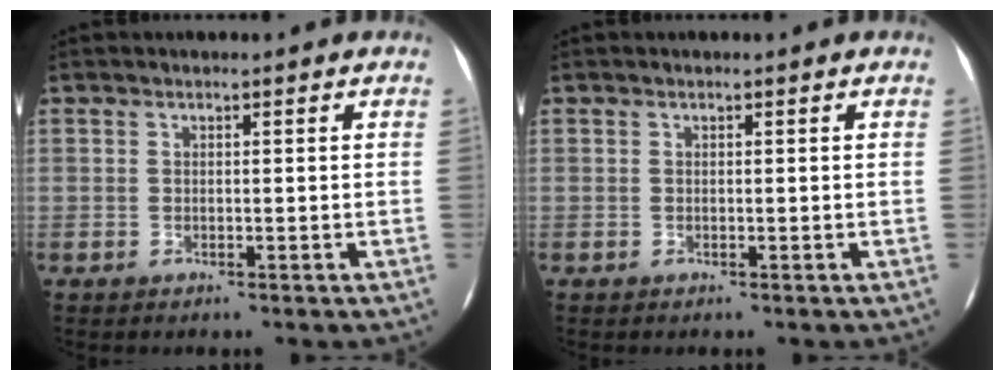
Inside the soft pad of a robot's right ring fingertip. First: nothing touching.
{"total": 0.0}